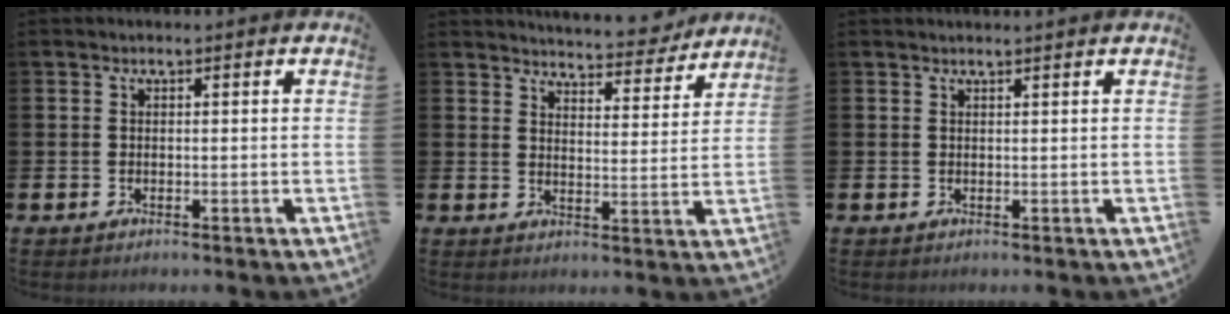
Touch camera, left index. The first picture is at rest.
{"total": 5.5, "force": [5.5, 0.8, 0.4], "torque": [-0.020, -0.040, 0.095]}
{"total": 0.5, "force": [0.5, -0.2, 0.1], "torque": [0.000, -0.001, 0.009]}